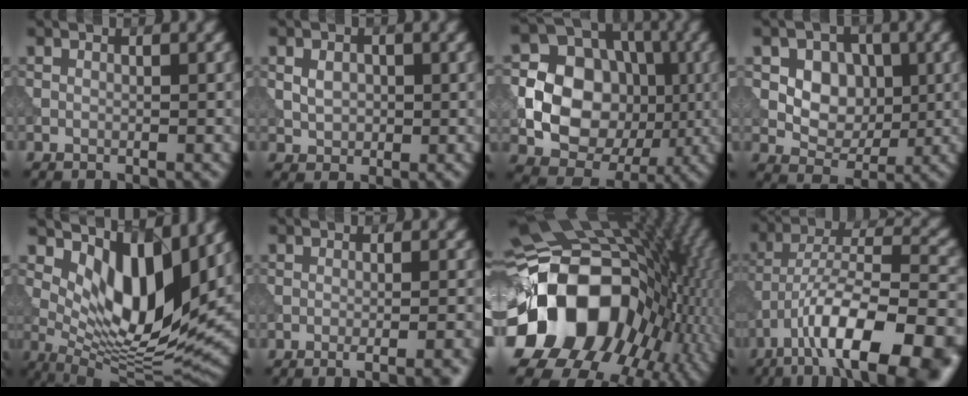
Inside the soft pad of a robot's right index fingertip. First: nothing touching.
{"total": 1.8, "force": [0.2, 1.5, 1.0], "torque": [-0.022, -0.002, 0.004]}
{"total": 12.0, "force": [-1.0, 10.1, 6.4], "torque": [-0.103, 0.002, -0.033]}
{"total": 4.6, "force": [0.6, 3.6, 2.9], "torque": [-0.045, -0.005, 0.001]}
{"total": 10.4, "force": [4.1, 3.8, 8.7], "torque": [-0.141, -0.021, 0.085]}
{"total": 3.7, "force": [-1.8, 1.0, 3.1], "torque": [-0.013, 0.010, -0.020]}
{"total": 19.2, "force": [-4.2, 14.5, 11.9], "torque": [-0.218, -0.014, -0.071]}
{"total": 14.5, "force": [-8.1, 5.0, 10.9], "torque": [-0.179, 0.008, -0.132]}